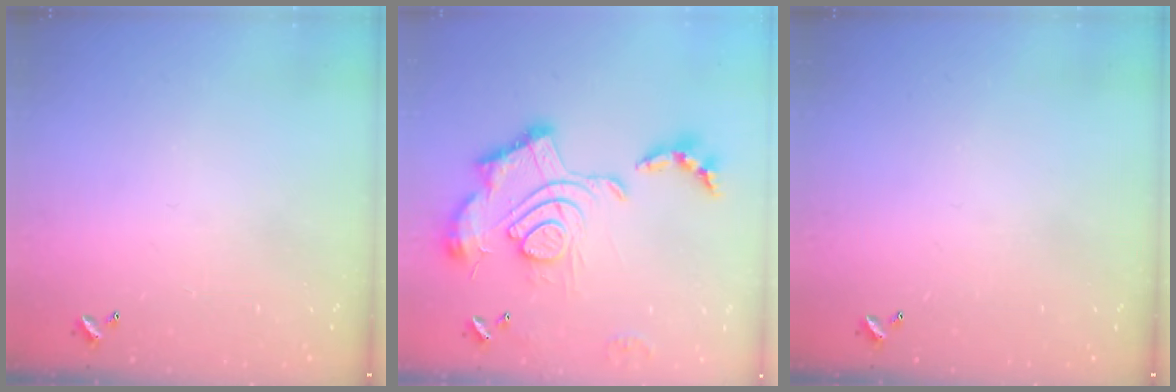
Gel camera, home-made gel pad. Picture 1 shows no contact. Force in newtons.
{"total": 2.5, "press": 1.9, "slide": 1.7}
{"total": 0.0}